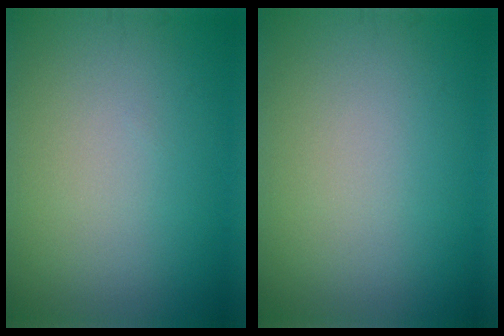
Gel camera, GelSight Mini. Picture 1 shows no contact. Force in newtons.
{"total": 0.0}